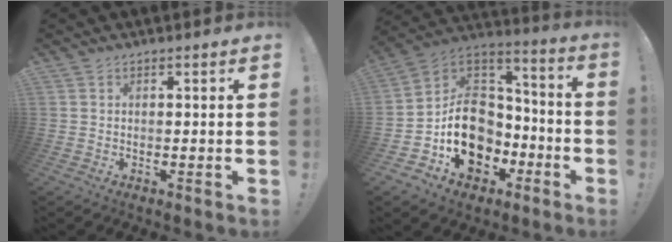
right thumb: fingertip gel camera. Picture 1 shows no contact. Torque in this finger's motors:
{"motor_torque": [2.34, 2.42, 1.42, -1.35, 0.19]}